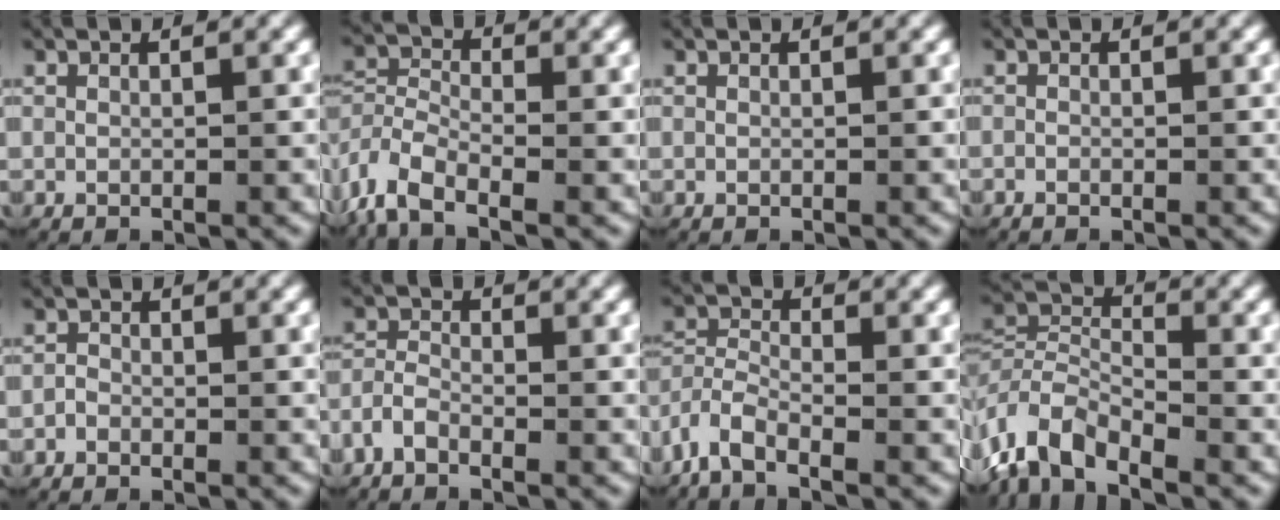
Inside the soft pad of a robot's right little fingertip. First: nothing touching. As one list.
[{"total": 6.7, "force": [-3.0, 4.9, 3.4], "torque": [-0.099, -0.029, -0.048]}, {"total": 0.0}, {"total": 0.6, "force": [-0.6, 0.2, 0.2], "torque": [-0.007, -0.005, -0.009]}, {"total": 0.8, "force": [-0.5, 0.6, 0.1], "torque": [-0.004, -0.003, -0.011]}, {"total": 2.4, "force": [-1.5, 1.6, 1.0], "torque": [-0.034, -0.006, -0.032]}, {"total": 5.2, "force": [-2.5, 4.0, 2.2], "torque": [-0.078, -0.022, -0.046]}, {"total": 6.8, "force": [-3.9, 4.6, 3.3], "torque": [-0.092, -0.029, -0.061]}]